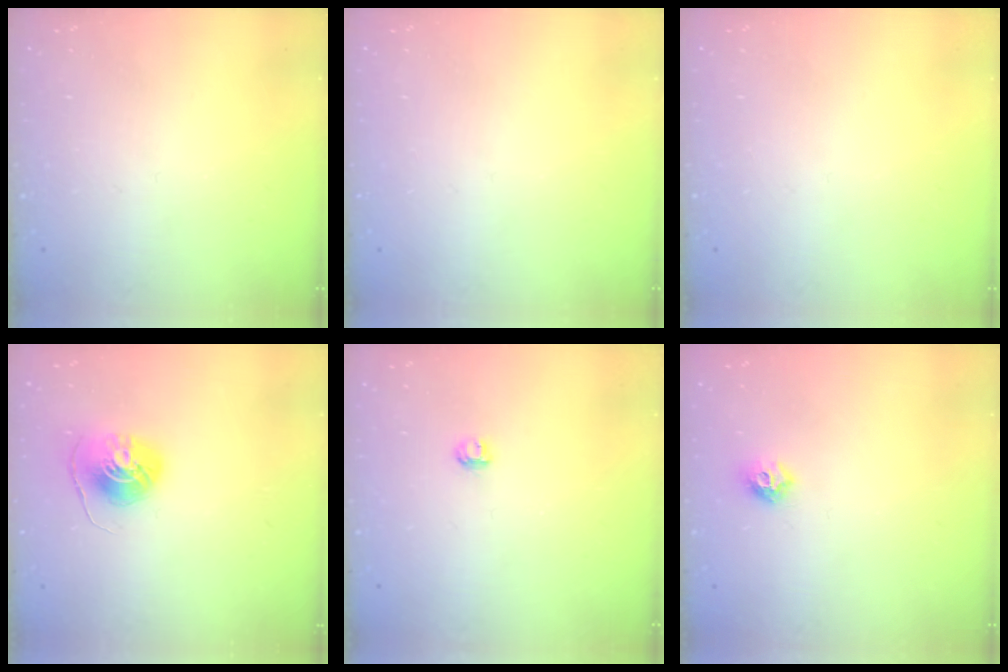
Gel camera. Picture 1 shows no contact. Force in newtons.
{"total": 0.0}
{"total": 0.0}
{"total": 7.8, "press": 7.8, "slide": 0.3}
{"total": 2.9, "press": 2.9, "slide": 0.3}
{"total": 7.3, "press": 7.2, "slide": 0.9}